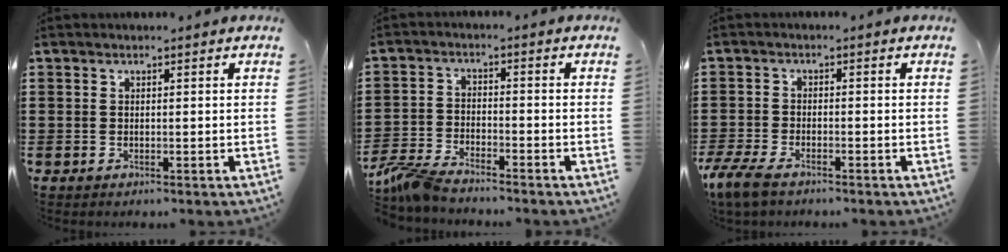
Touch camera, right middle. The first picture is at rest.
{"total": 5.0, "force": [-4.5, 0.6, 2.0], "torque": [-0.068, -0.010, -0.095]}
{"total": 3.9, "force": [-3.0, 1.0, 2.3], "torque": [-0.077, -0.010, -0.066]}